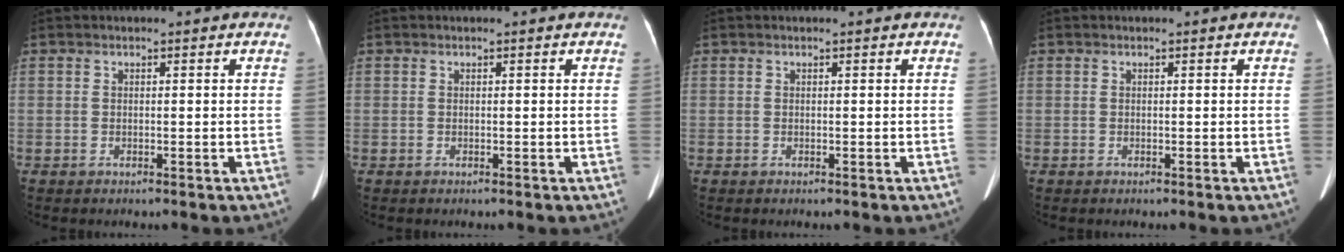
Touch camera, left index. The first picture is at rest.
{"total": 0.0}
{"total": 0.0}
{"total": 0.0}